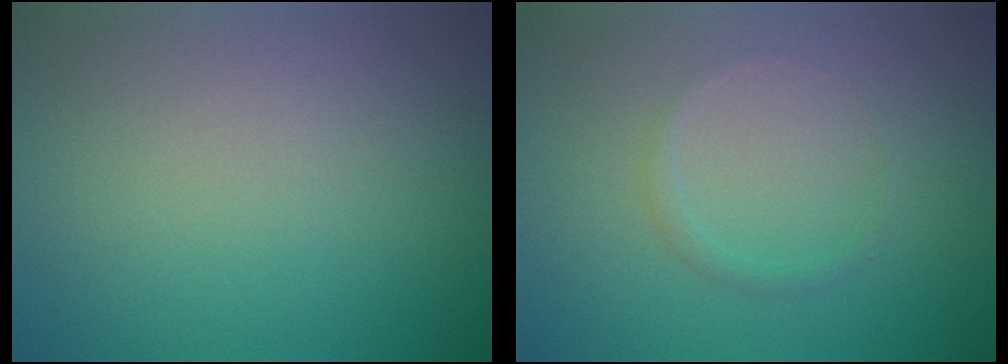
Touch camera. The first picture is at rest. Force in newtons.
{"total": 0.9, "press": 0.9, "slide": 0.0}